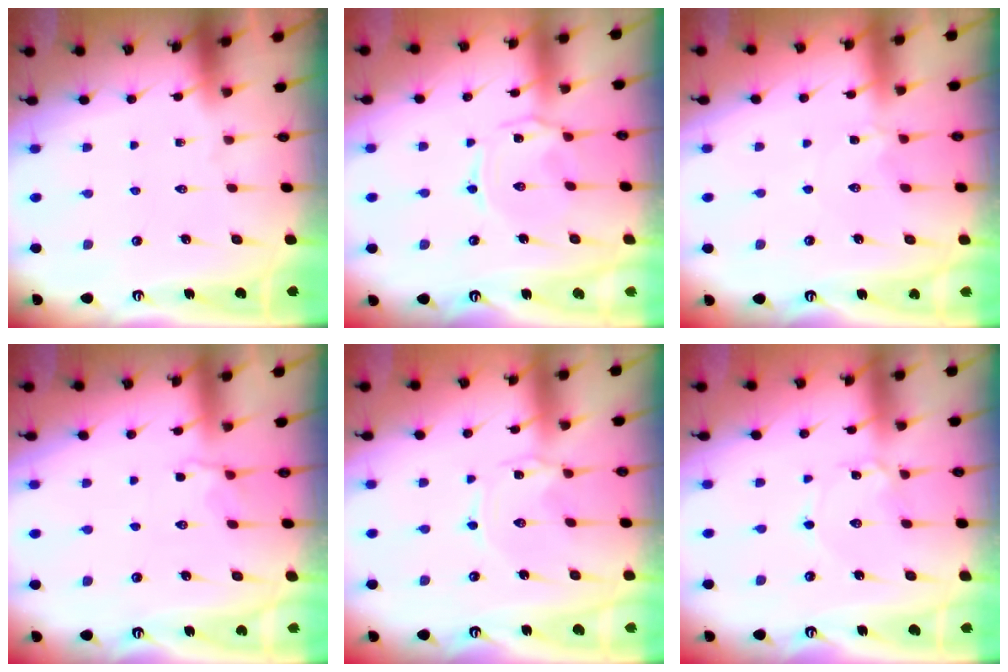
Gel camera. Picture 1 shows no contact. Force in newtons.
{"total": 1.5, "press": 1.4, "slide": 0.5}
{"total": 3.0, "press": 3.0, "slide": 0.5}
{"total": 3.0, "press": 2.5, "slide": 1.6}
{"total": 0.7, "press": 0.7, "slide": 0.1}
{"total": 1.7, "press": 1.7, "slide": 0.1}